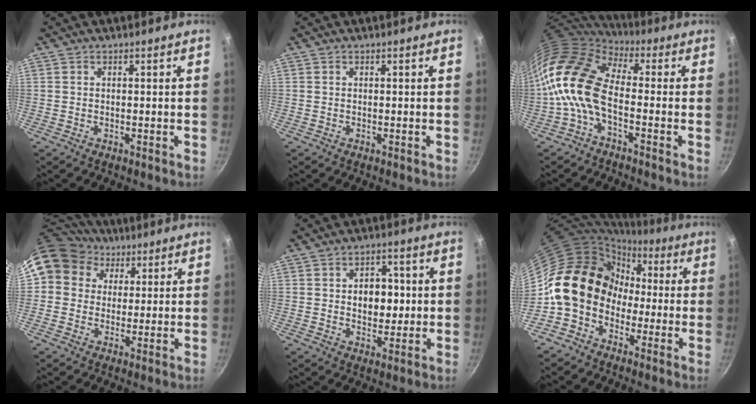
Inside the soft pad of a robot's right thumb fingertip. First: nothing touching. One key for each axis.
{"total": 0.0}
{"total": 12.5, "fx": -2.4, "fy": 6.8, "fz": 10.2, "tx": -0.183, "ty": 0.026, "tz": -0.068}
{"total": 12.6, "fx": 5.7, "fy": 10.6, "fz": 3.9, "tx": -0.054, "ty": 0.007, "tz": 0.092}
{"total": 7.6, "fx": 0.6, "fy": 5.4, "fz": 5.3, "tx": -0.044, "ty": 0.003, "tz": 0.008}
{"total": 13.6, "fx": -1.5, "fy": 11.5, "fz": 7.2, "tx": -0.072, "ty": 0.046, "tz": -0.043}